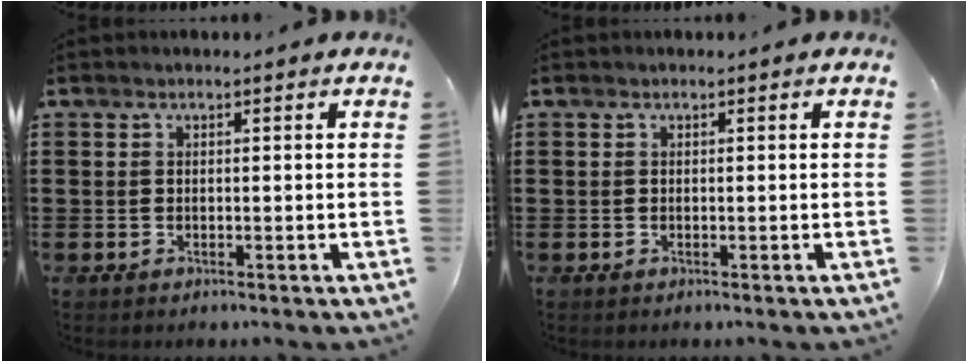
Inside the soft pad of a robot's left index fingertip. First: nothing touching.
{"total": 0.0}